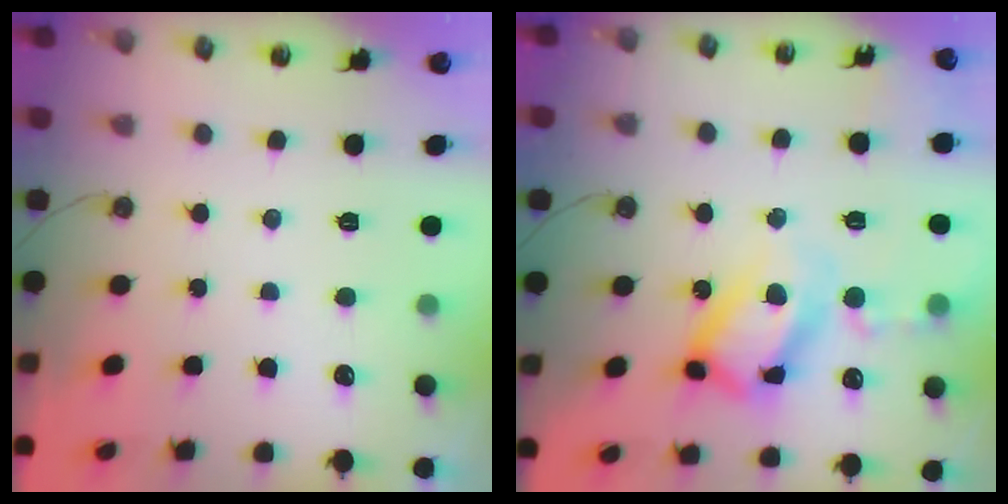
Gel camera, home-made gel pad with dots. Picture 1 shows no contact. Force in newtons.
{"total": 18.3, "press": 18.3, "slide": 1.1}